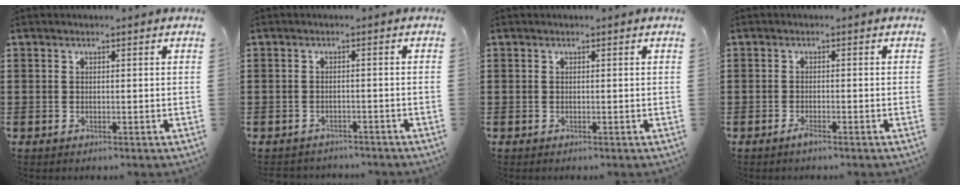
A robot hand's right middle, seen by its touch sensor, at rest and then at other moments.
{"total": 1.7, "force": [-1.7, 0.3, -0.1], "torque": [-0.004, 0.000, -0.038]}
{"total": 0.0}
{"total": 1.3, "force": [-1.0, 0.1, 0.9], "torque": [-0.024, -0.009, -0.019]}